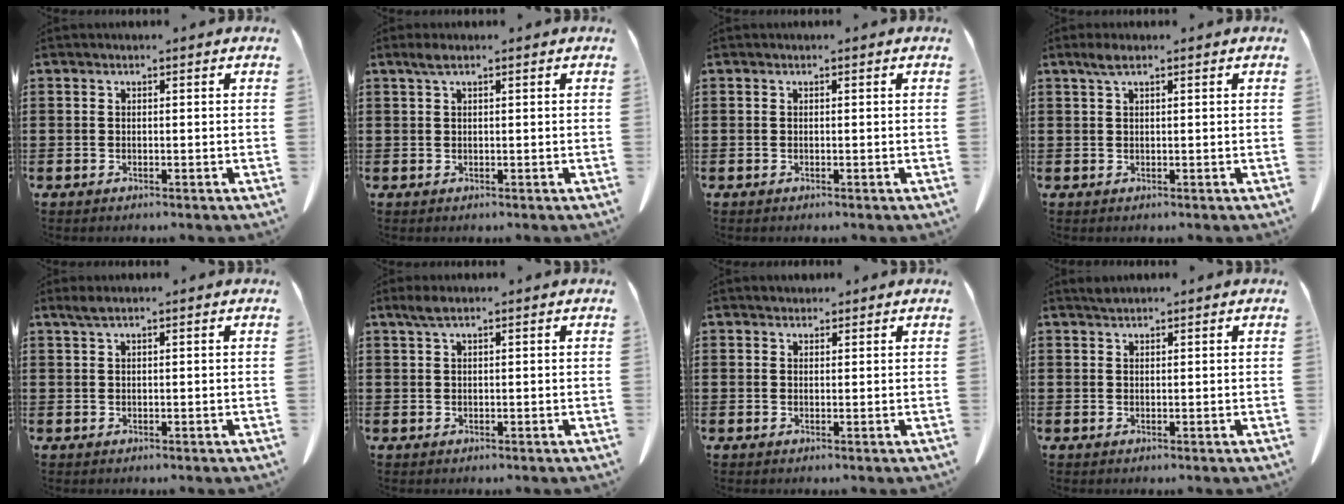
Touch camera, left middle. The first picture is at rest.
{"total": 1.3, "force": [0.6, 0.2, 1.2], "torque": [-0.024, 0.002, 0.010]}
{"total": 0.0}
{"total": 1.9, "force": [1.0, 0.4, 1.6], "torque": [-0.033, 0.004, 0.018]}
{"total": 1.3, "force": [0.8, 0.1, 1.0], "torque": [-0.021, 0.001, 0.016]}
{"total": 1.7, "force": [1.0, 0.3, 1.3], "torque": [-0.028, 0.002, 0.018]}
{"total": 1.1, "force": [1.0, 0.5, 0.0], "torque": [0.006, -0.001, 0.017]}
{"total": 1.0, "force": [0.9, 0.2, 0.3], "torque": [-0.007, 0.000, 0.018]}